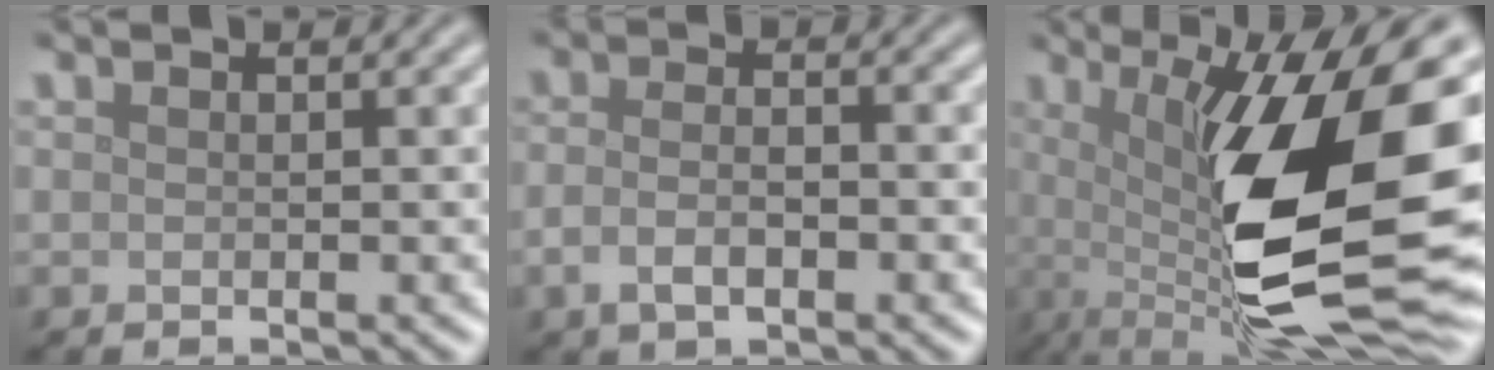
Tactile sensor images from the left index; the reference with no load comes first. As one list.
[{"total": 3.2, "force": [-1.1, 1.4, 2.6], "torque": [-0.056, -0.005, -0.023]}, {"total": 18.0, "force": [0.3, 6.0, 17.0], "torque": [-0.258, -0.011, 0.017]}]